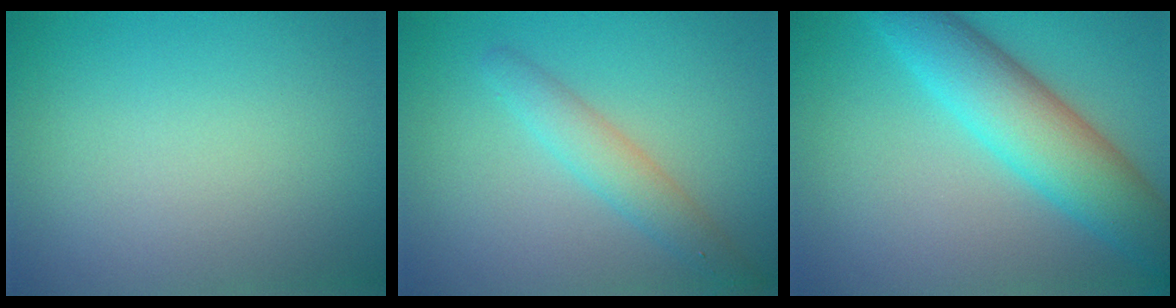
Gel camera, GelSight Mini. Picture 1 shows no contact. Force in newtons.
{"total": 2.8, "press": 2.8, "slide": 0.0}
{"total": 7.5, "press": 7.5, "slide": 0.2}